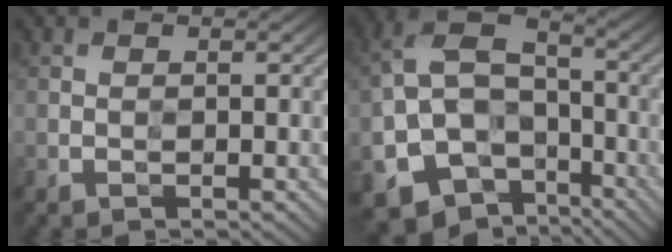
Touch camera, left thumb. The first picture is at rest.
{"total": 15.7, "force": [-6.9, 11.0, 8.9], "torque": [-0.202, -0.037, -0.090]}